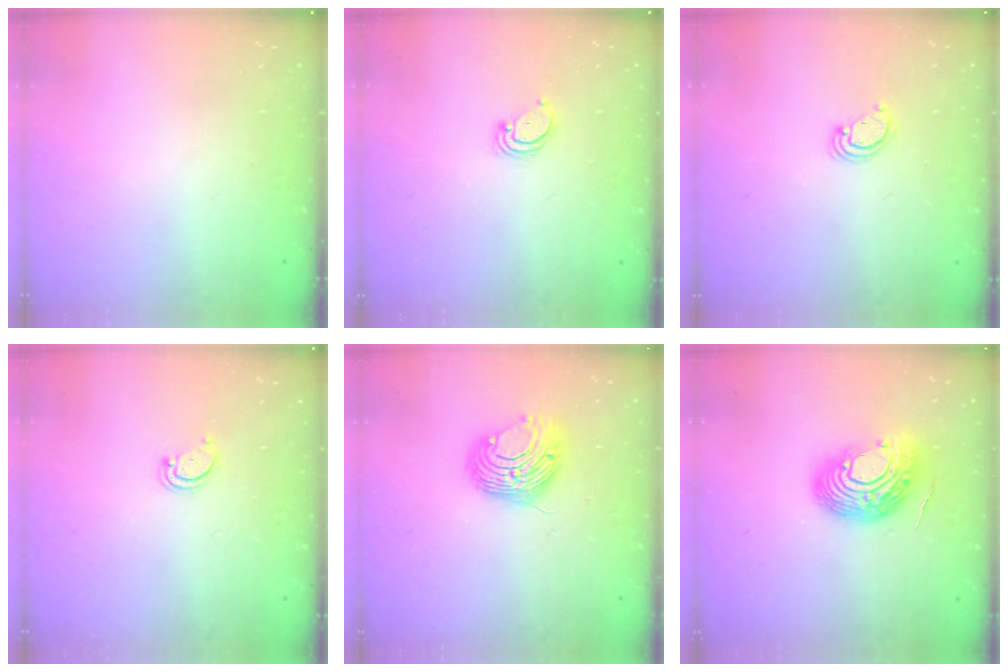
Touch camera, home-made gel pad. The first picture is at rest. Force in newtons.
{"total": 2.3, "press": 2.3, "slide": 0.2}
{"total": 2.6, "press": 2.6, "slide": 0.3}
{"total": 2.2, "press": 2.2, "slide": 0.2}
{"total": 9.5, "press": 9.5, "slide": 0.1}
{"total": 13.9, "press": 13.8, "slide": 1.6}